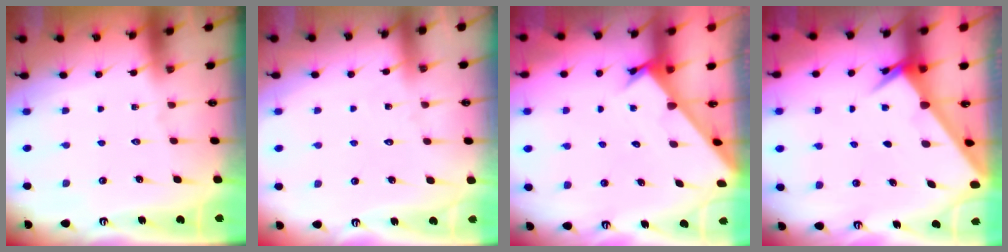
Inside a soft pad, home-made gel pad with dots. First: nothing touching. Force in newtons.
{"total": 4.8, "press": 4.8, "slide": 0.5}
{"total": 2.2, "press": 2.2, "slide": 0.1}
{"total": 2.4, "press": 2.4, "slide": 0.3}